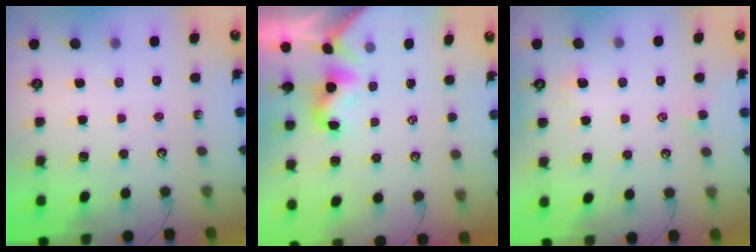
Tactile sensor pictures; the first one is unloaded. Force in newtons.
{"total": 2.0, "press": 2.0, "slide": 0.4}
{"total": 0.0}